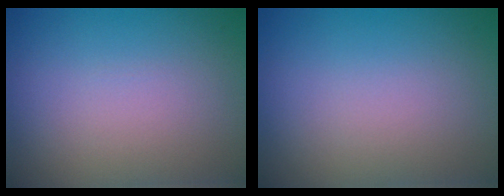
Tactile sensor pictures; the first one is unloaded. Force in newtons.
{"total": 0.0}